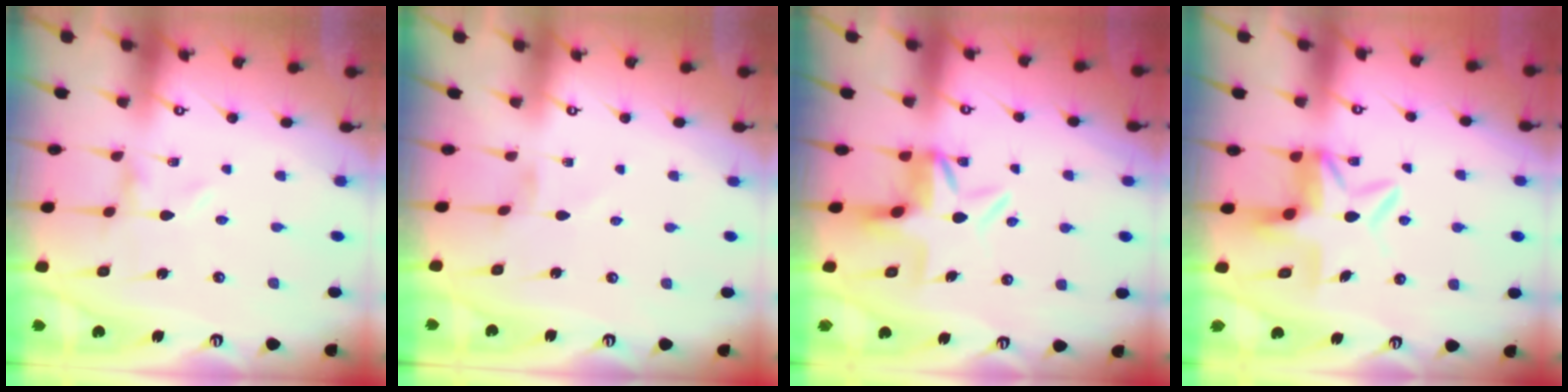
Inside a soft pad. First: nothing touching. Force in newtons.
{"total": 1.0, "press": 1.0, "slide": 0.2}
{"total": 5.9, "press": 5.4, "slide": 2.4}
{"total": 7.5, "press": 7.4, "slide": 1.2}